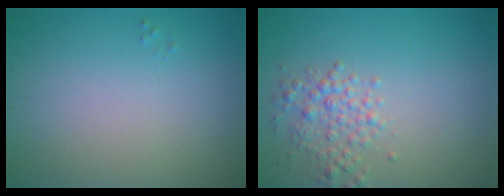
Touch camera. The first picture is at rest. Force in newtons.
{"total": 2.5, "press": 2.5, "slide": 0.1}